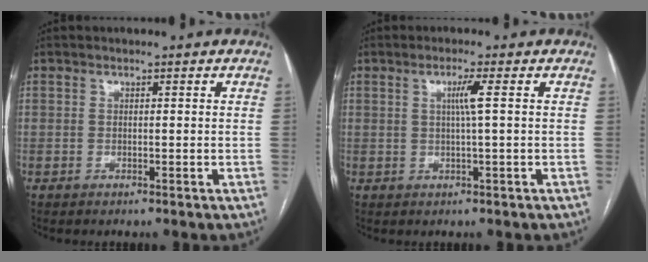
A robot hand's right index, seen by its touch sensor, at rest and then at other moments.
{"total": 2.7, "force": [0.5, -0.7, 2.6], "torque": [-0.050, 0.000, 0.010]}